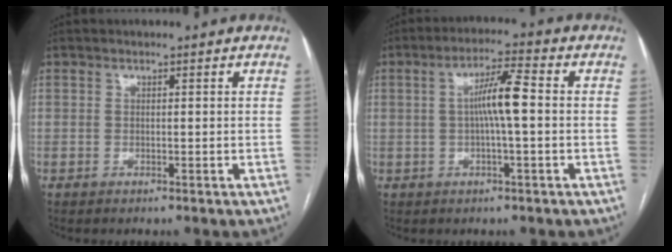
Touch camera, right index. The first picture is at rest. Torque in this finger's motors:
{"motor_torque": [0.66, -0.03, 0.58, 0.14]}